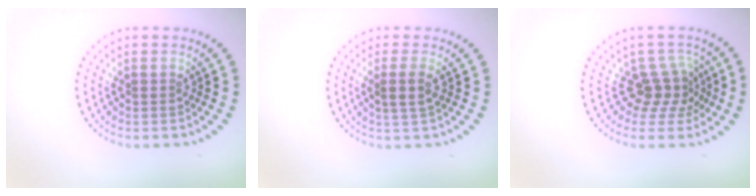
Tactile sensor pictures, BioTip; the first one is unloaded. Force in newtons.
{"total": 1.8, "press": 1.4, "slide": 1.1}
{"total": 2.8, "press": 1.9, "slide": 2.1}